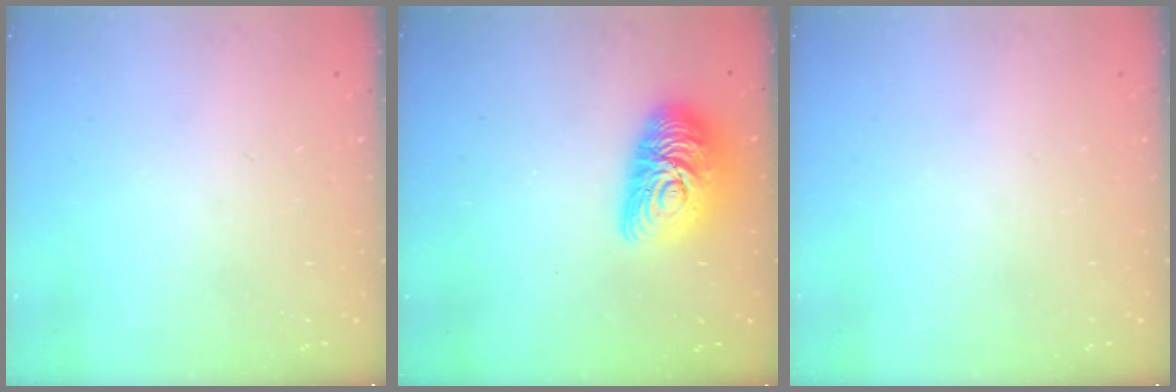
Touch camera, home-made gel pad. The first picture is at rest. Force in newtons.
{"total": 13.8, "press": 13.8, "slide": 1.3}
{"total": 0.0}